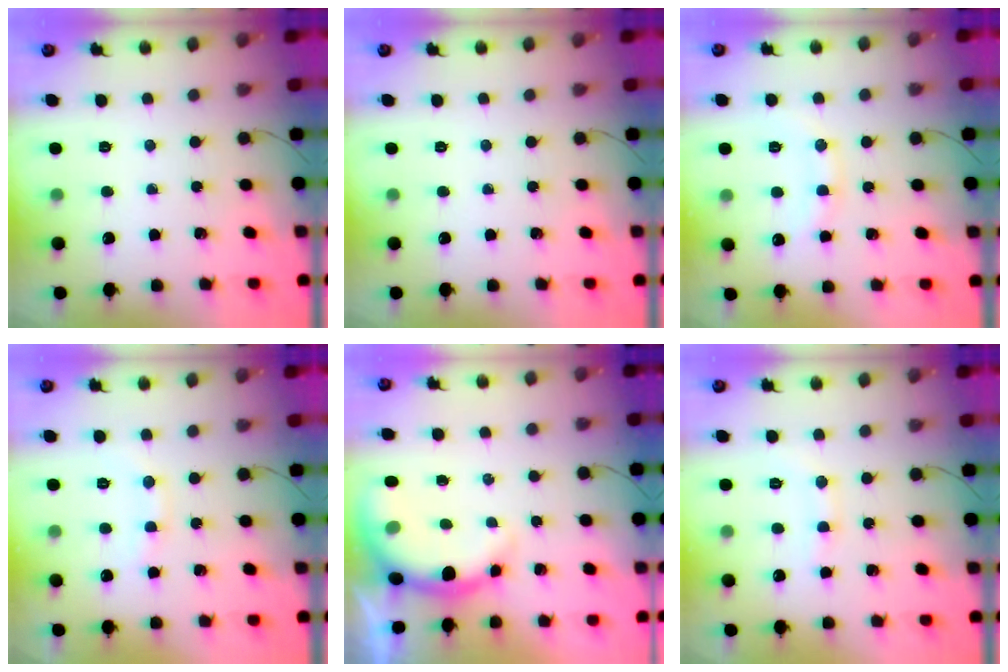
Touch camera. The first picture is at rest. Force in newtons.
{"total": 0.0}
{"total": 9.8, "press": 9.7, "slide": 1.0}
{"total": 6.9, "press": 6.7, "slide": 1.7}
{"total": 6.5, "press": 6.4, "slide": 1.2}
{"total": 6.4, "press": 6.1, "slide": 1.8}